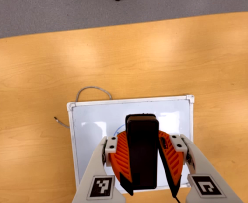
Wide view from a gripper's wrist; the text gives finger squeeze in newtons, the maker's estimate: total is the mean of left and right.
{"total": 8.1, "left": 7.7, "right": 8.4}